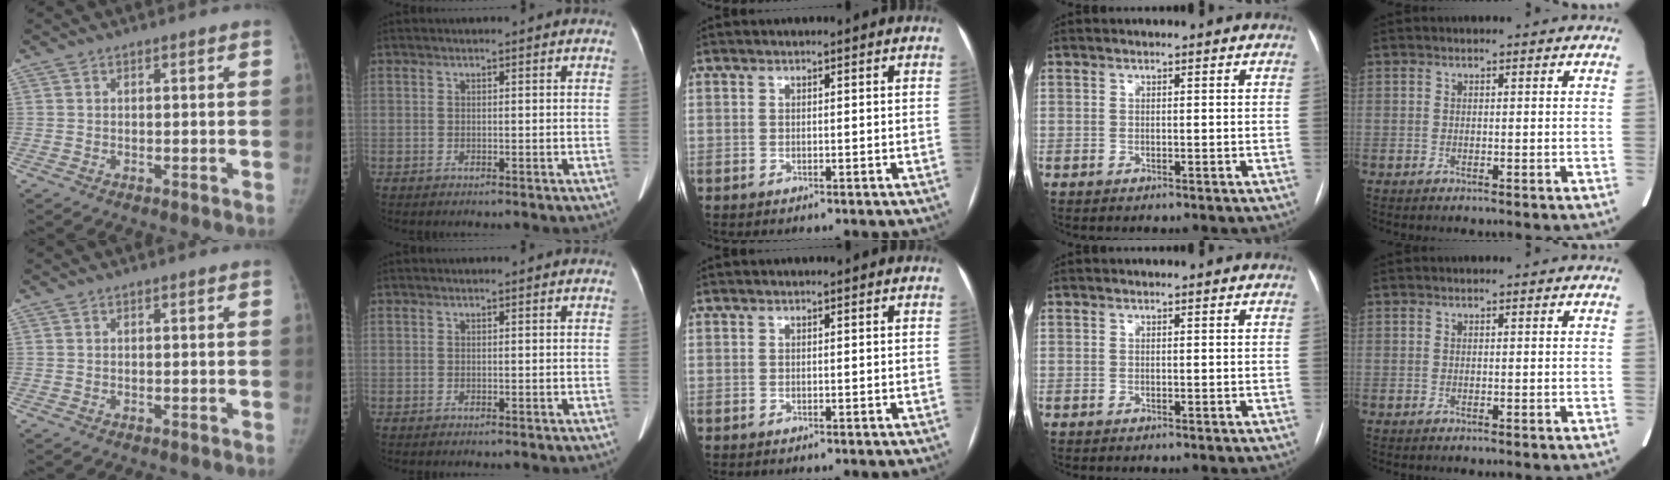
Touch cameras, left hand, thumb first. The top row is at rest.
{}